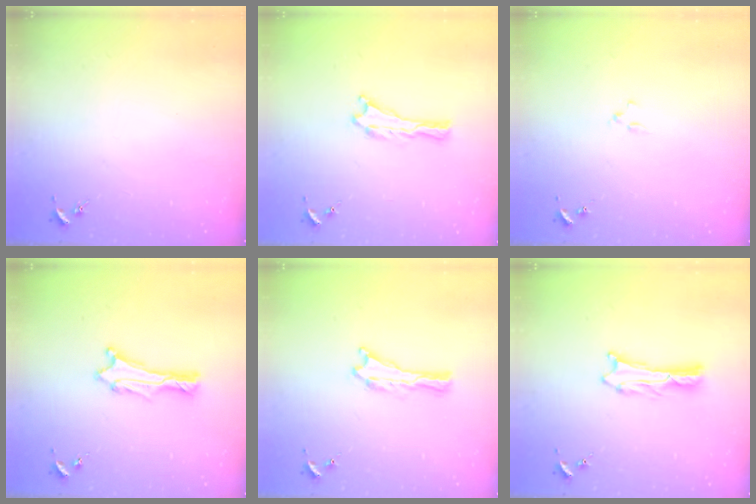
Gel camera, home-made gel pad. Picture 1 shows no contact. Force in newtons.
{"total": 0.0}
{"total": 0.9, "press": 0.9, "slide": 0.2}
{"total": 0.9, "press": 0.8, "slide": 0.1}
{"total": 0.0}
{"total": 1.1, "press": 1.1, "slide": 0.2}